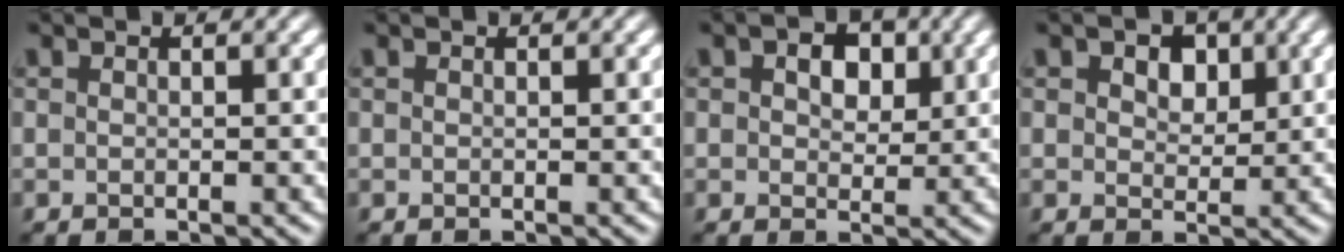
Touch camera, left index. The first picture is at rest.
{"total": 0.0}
{"total": 3.7, "force": [1.4, 2.4, 2.4], "torque": [-0.032, 0.003, 0.013]}
{"total": 3.5, "force": [1.6, 2.3, 2.1], "torque": [-0.029, 0.005, 0.008]}